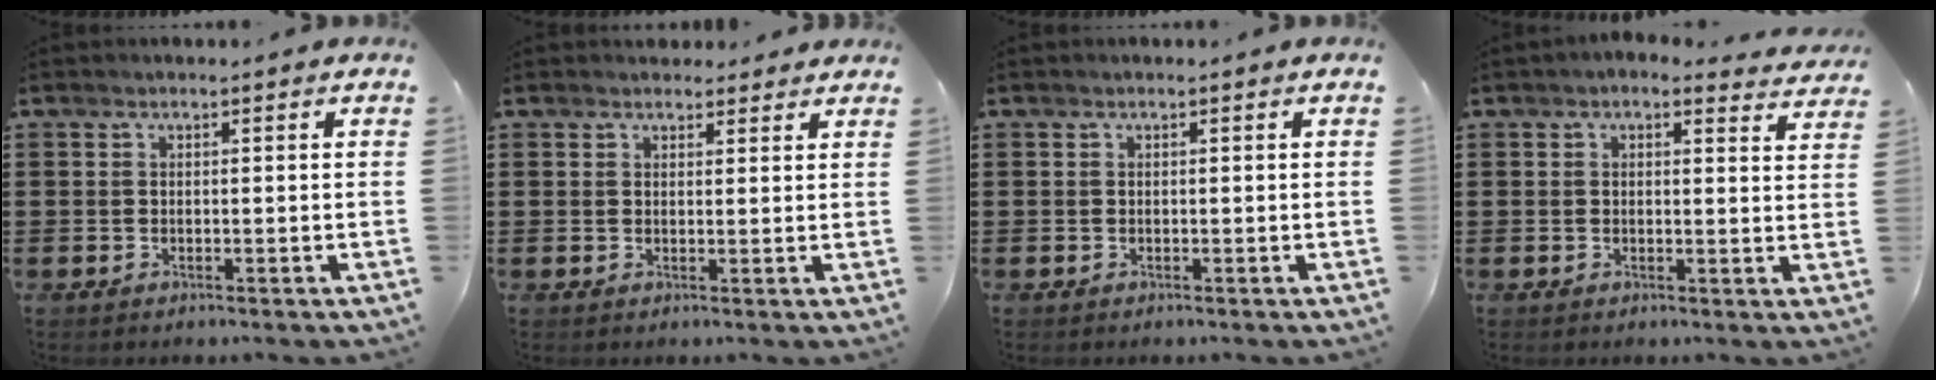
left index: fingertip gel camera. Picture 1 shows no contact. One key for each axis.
{"total": 2.0, "fx": 1.9, "fy": 0.7, "fz": 0.1, "tx": 0.002, "ty": -0.002, "tz": 0.035}
{"total": 0.0}
{"total": 2.1, "fx": 1.9, "fy": 0.4, "fz": 0.8, "tx": -0.014, "ty": -0.006, "tz": 0.033}